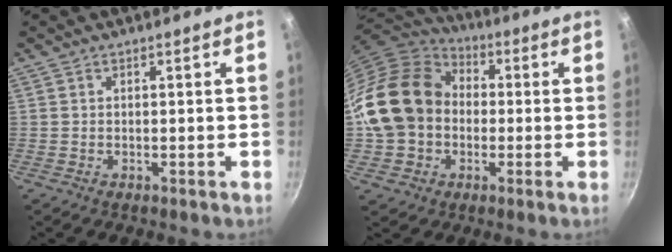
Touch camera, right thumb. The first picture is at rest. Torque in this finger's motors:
{"motor_torque": [2.12, 2.89, 1.23, -0.93, 0.28]}